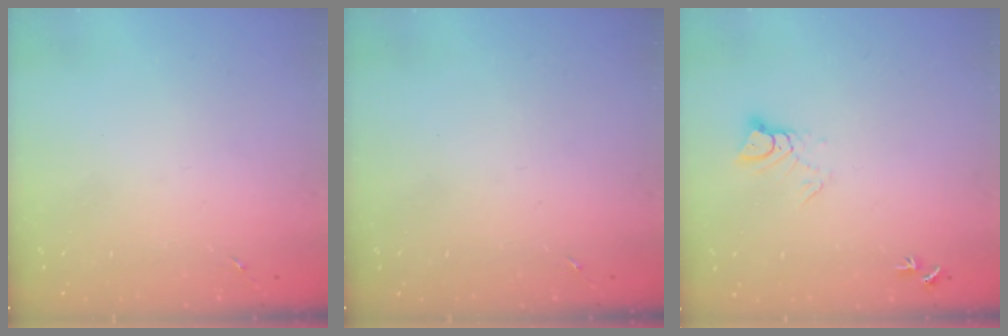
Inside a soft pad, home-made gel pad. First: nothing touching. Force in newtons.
{"total": 0.0}
{"total": 4.3, "press": 4.3, "slide": 0.2}